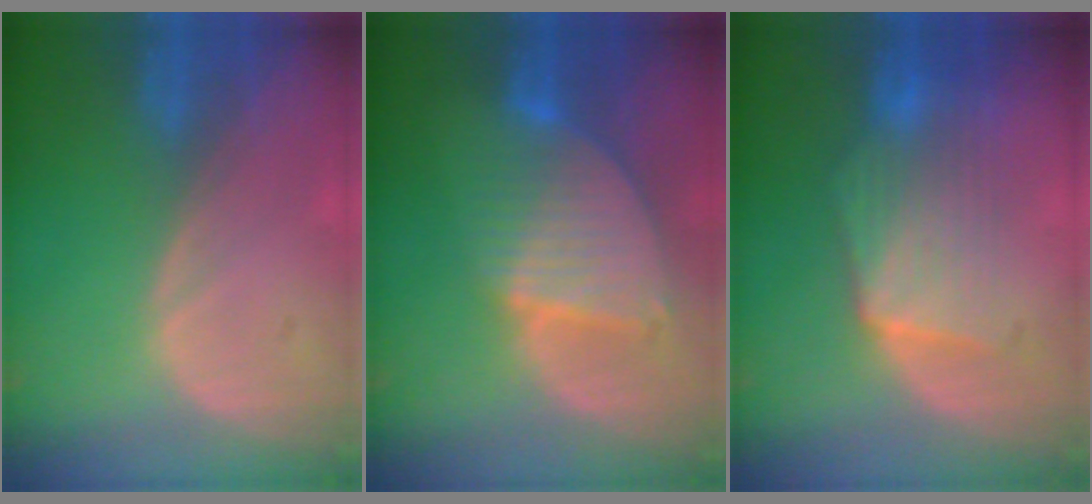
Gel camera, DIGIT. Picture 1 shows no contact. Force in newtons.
{"total": 8.4, "press": 7.4, "slide": 4.1}
{"total": 7.5, "press": 7.4, "slide": 1.2}